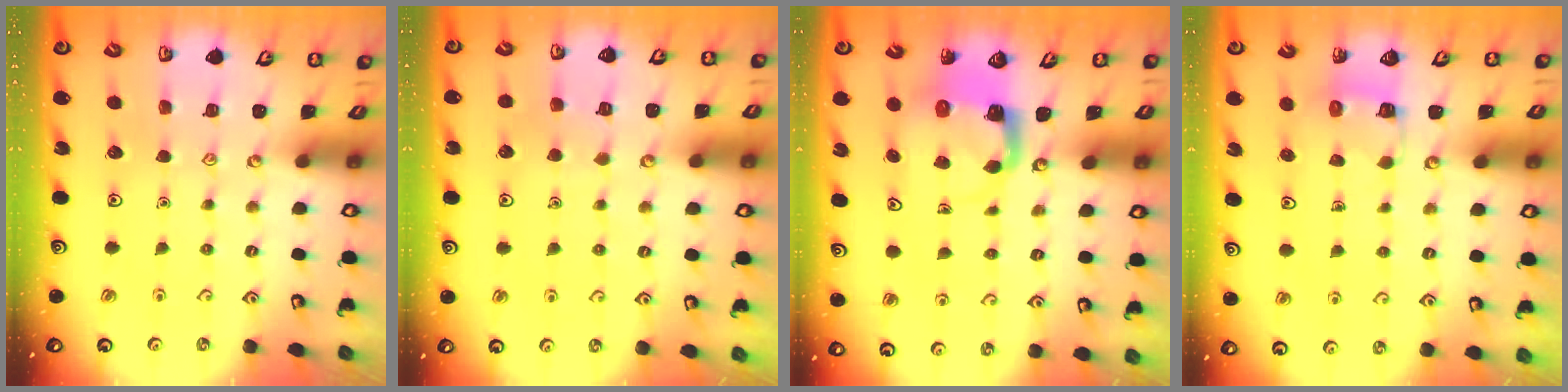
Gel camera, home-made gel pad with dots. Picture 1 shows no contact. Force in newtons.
{"total": 3.4, "press": 3.4, "slide": 0.3}
{"total": 3.9, "press": 3.9, "slide": 0.4}
{"total": 3.1, "press": 3.1, "slide": 0.3}